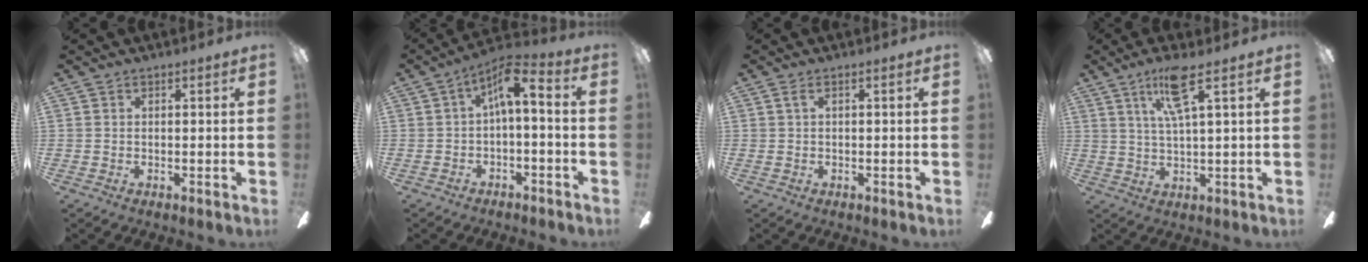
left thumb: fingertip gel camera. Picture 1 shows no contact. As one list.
[{"total": 8.0, "force": [1.2, 3.3, 7.1], "torque": [-0.108, 0.001, 0.020]}, {"total": 1.6, "force": [0.1, 0.4, 1.6], "torque": [-0.029, 0.004, 0.001]}, {"total": 9.6, "force": [5.1, 1.7, 8.0], "torque": [-0.150, 0.000, 0.083]}]